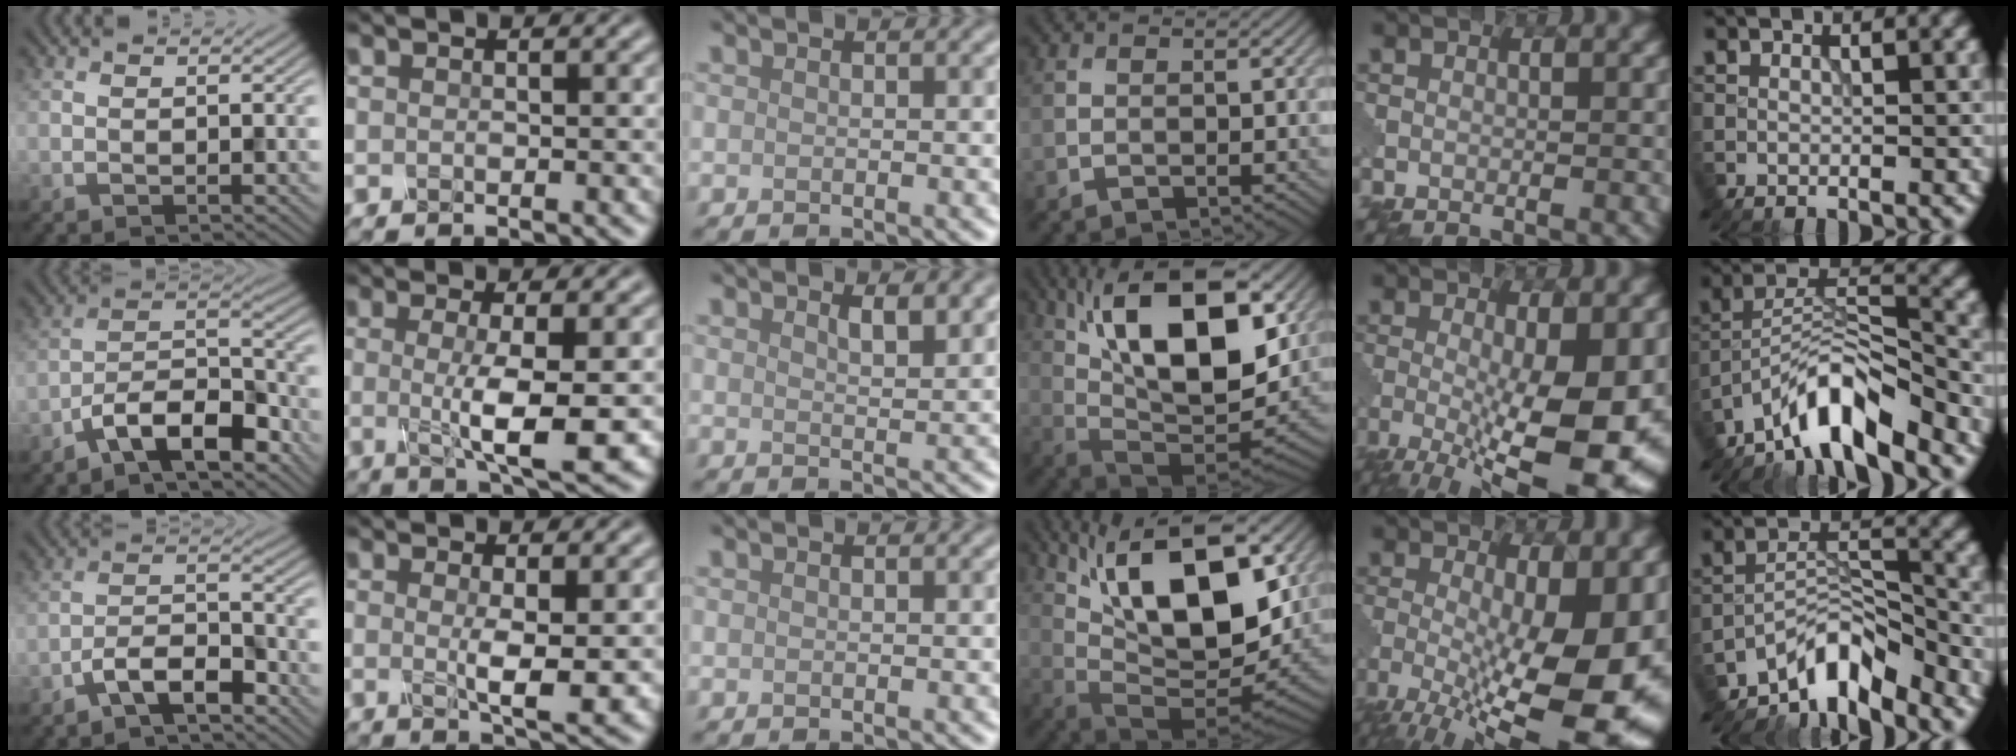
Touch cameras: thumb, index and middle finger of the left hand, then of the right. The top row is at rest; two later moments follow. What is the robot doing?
{"motion": "disassemble", "object": "glue stick"}